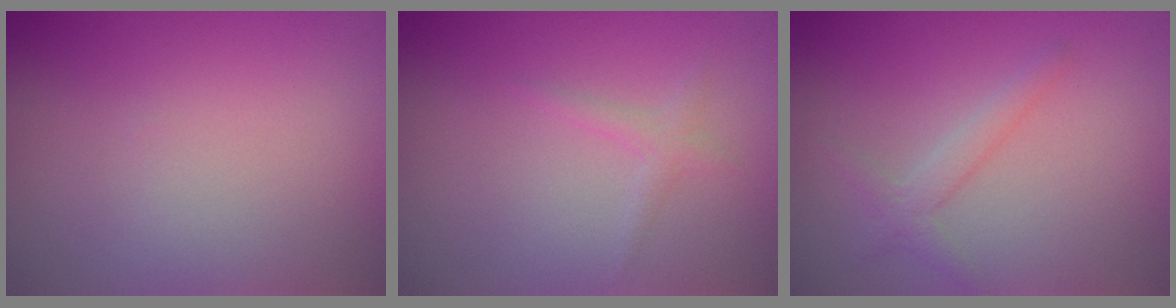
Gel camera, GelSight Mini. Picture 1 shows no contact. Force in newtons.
{"total": 1.0, "press": 1.0, "slide": 0.1}
{"total": 1.7, "press": 1.7, "slide": 0.2}